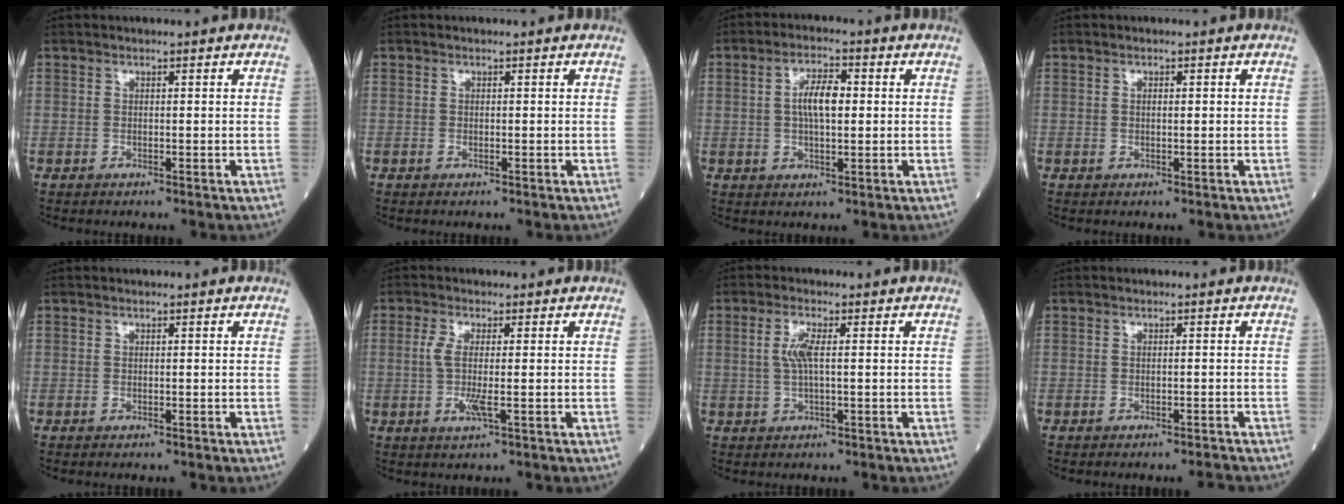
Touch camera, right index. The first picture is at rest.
{"total": 0.0}
{"total": 5.5, "force": [0.6, 1.8, 5.2], "torque": [-0.100, 0.009, 0.009]}
{"total": 0.8, "force": [0.1, 0.3, 0.8], "torque": [-0.016, 0.002, 0.003]}
{"total": 0.0}
{"total": 4.0, "force": [-0.4, 0.4, 4.0], "torque": [-0.086, -0.008, -0.010]}
{"total": 3.5, "force": [0.5, 0.6, 3.4], "torque": [-0.074, 0.004, 0.010]}
{"total": 1.1, "force": [-1.1, -0.1, 0.2], "torque": [-0.003, -0.002, -0.014]}